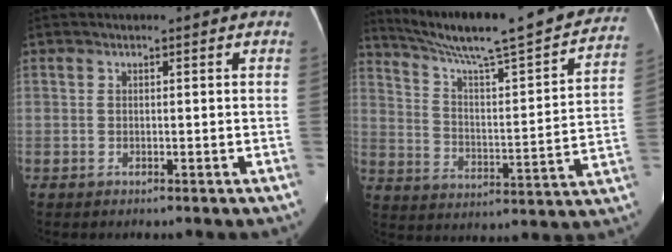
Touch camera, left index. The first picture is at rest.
{"total": 26.4, "force": [22.9, 2.1, 12.9], "torque": [-0.209, -0.035, 0.313]}